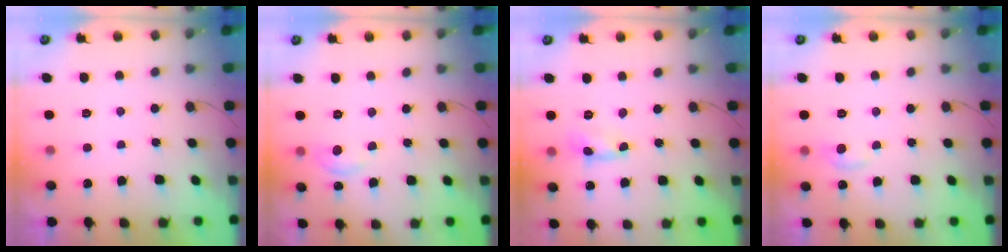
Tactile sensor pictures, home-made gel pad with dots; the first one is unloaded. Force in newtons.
{"total": 4.9, "press": 4.9, "slide": 0.6}
{"total": 1.0, "press": 1.0, "slide": 0.1}
{"total": 5.5, "press": 5.5, "slide": 0.7}